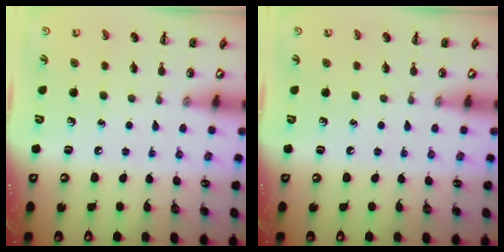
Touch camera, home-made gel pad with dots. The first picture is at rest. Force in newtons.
{"total": 0.0}